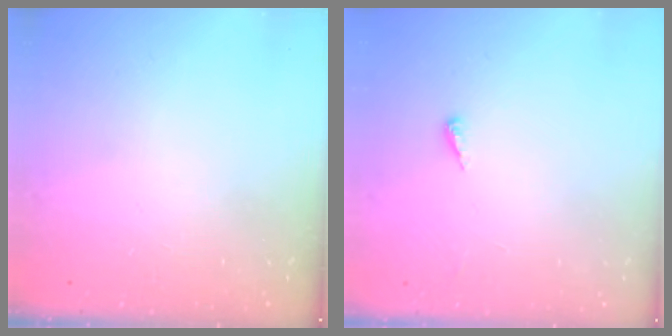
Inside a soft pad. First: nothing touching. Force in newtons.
{"total": 2.8, "press": 2.8, "slide": 0.2}